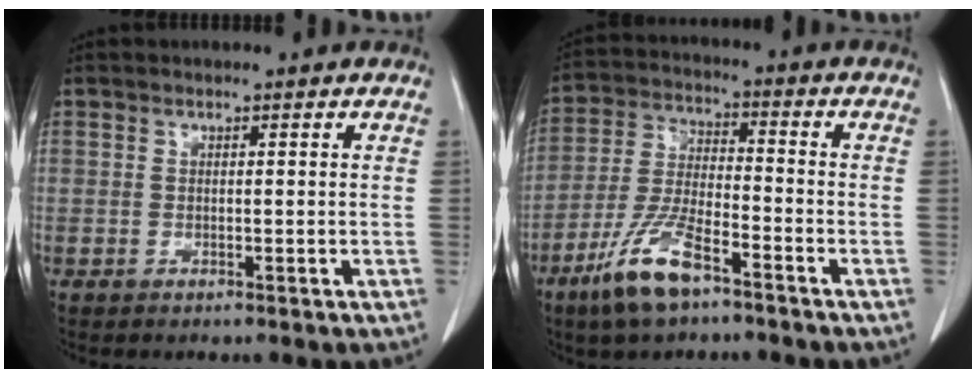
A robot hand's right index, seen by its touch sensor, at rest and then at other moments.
{"total": 10.4, "force": [-6.6, 2.5, 7.6], "torque": [-0.160, -0.014, -0.126]}